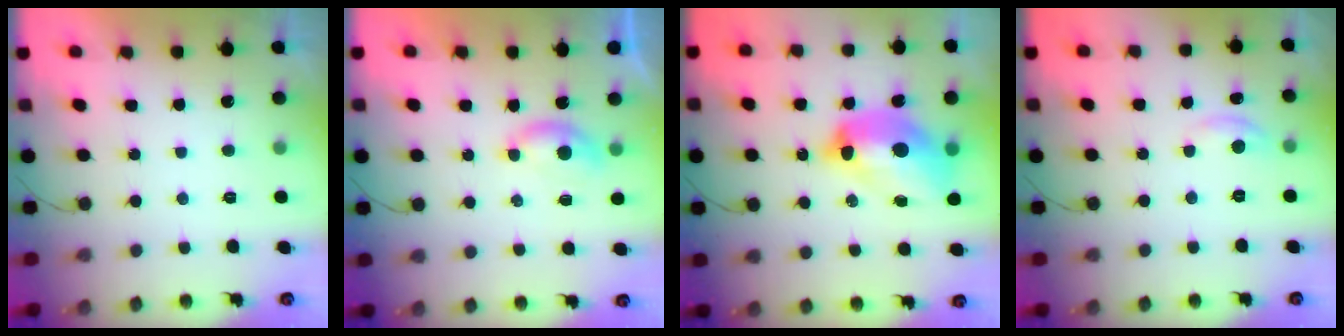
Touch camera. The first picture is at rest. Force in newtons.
{"total": 3.6, "press": 3.6, "slide": 0.5}
{"total": 15.6, "press": 15.5, "slide": 1.4}
{"total": 3.3, "press": 3.3, "slide": 0.1}